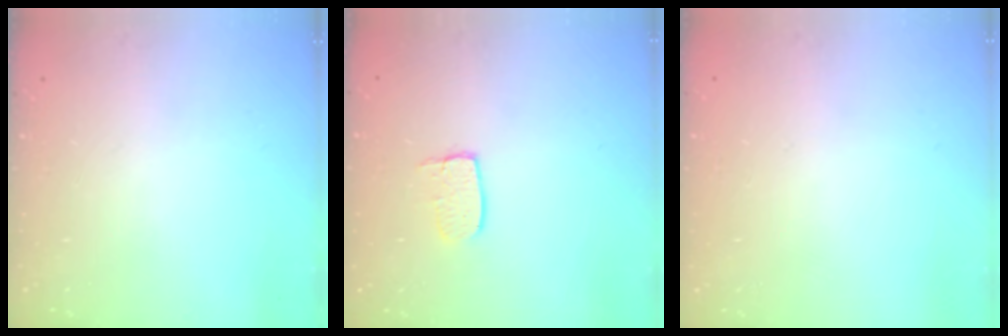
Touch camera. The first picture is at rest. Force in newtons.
{"total": 6.0, "press": 6.0, "slide": 0.5}
{"total": 0.0}